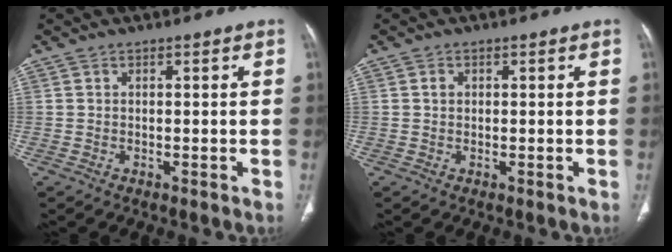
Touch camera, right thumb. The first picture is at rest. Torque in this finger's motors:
{"motor_torque": [-0.07, 0.19, 0.29, -0.23, 0.02]}